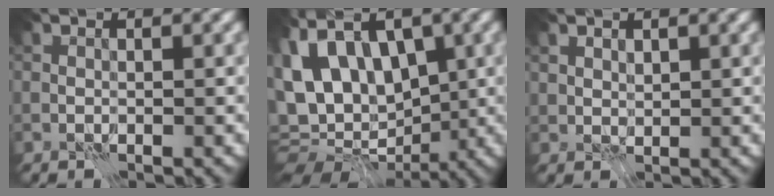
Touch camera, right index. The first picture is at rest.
{"total": 11.6, "force": [2.2, 7.9, 8.3], "torque": [-0.137, 0.026, 0.048]}
{"total": 1.3, "force": [0.9, 0.8, 0.5], "torque": [-0.011, -0.003, 0.017]}